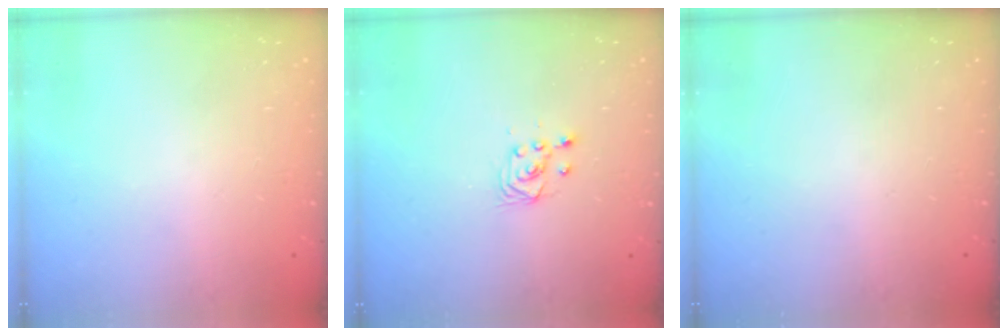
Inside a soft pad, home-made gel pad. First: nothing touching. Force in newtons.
{"total": 3.2, "press": 2.9, "slide": 1.4}
{"total": 0.0}